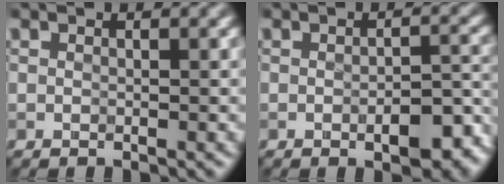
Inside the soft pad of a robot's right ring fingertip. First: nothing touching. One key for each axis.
{"total": 5.1, "fx": -2.2, "fy": 2.0, "fz": 4.2, "tx": -0.056, "ty": -0.005, "tz": -0.025}